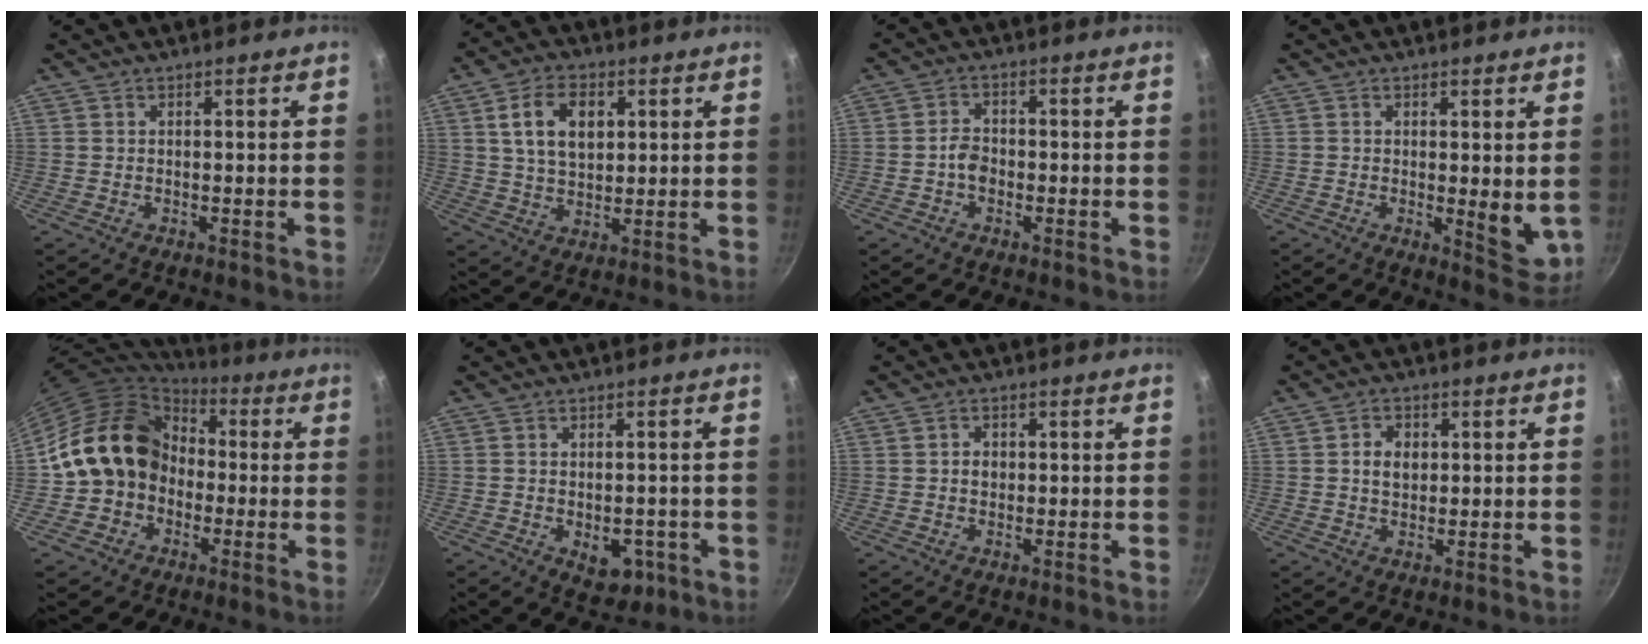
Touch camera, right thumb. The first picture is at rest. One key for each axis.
{"total": 10.0, "fx": 2.8, "fy": 6.4, "fz": 7.1, "tx": -0.110, "ty": -0.005, "tz": 0.051}
{"total": 2.2, "fx": -0.8, "fy": 1.6, "fz": 1.2, "tx": -0.014, "ty": 0.015, "tz": -0.015}
{"total": 5.9, "fx": 0.4, "fy": 2.3, "fz": 5.5, "tx": -0.071, "ty": -0.023, "tz": 0.007}
{"total": 16.0, "fx": -0.6, "fy": 13.6, "fz": 8.4, "tx": -0.115, "ty": 0.050, "tz": -0.019}
{"total": 6.6, "fx": -2.1, "fy": 4.3, "fz": 4.6, "tx": -0.033, "ty": 0.005, "tz": -0.020}
{"total": 2.2, "fx": 0.1, "fy": 1.8, "fz": 1.2, "tx": -0.010, "ty": 0.004, "tz": 0.000}
{"total": 4.4, "fx": 0.7, "fy": 3.4, "fz": 2.8, "tx": -0.030, "ty": 0.003, "tz": 0.011}